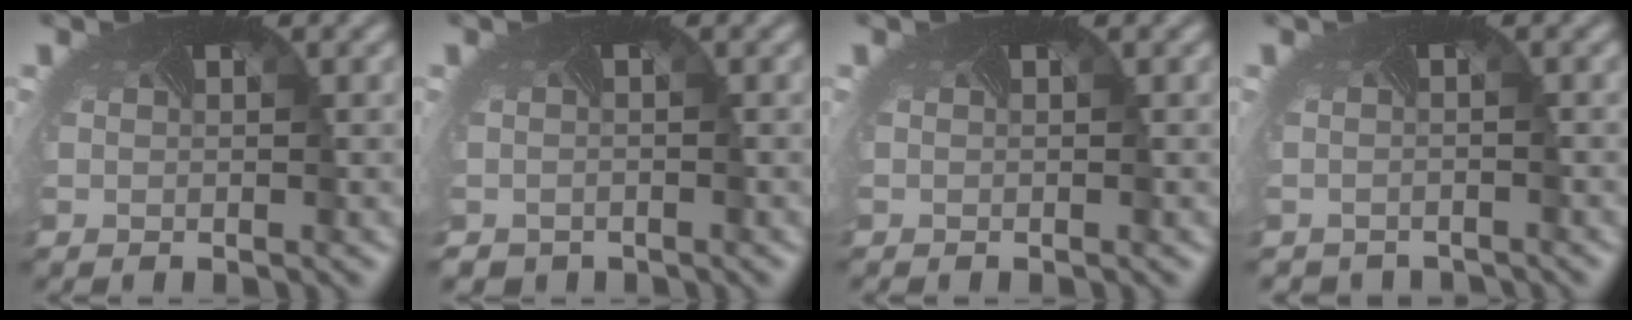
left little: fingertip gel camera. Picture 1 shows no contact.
{"total": 1.4, "force": [-1.0, 1.0, 0.1], "torque": [0.003, -0.013, -0.014]}
{"total": 0.0}
{"total": 1.6, "force": [-1.6, 0.1, -0.2], "torque": [0.001, -0.021, -0.023]}